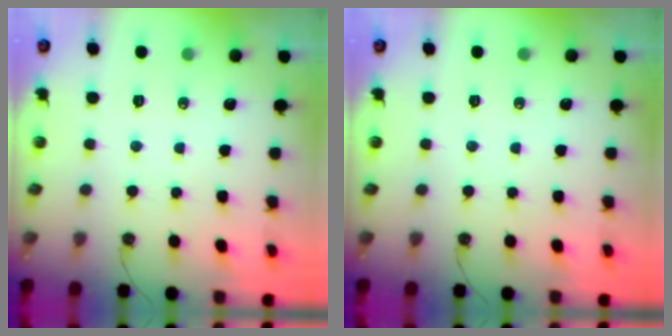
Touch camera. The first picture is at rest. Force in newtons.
{"total": 0.0}